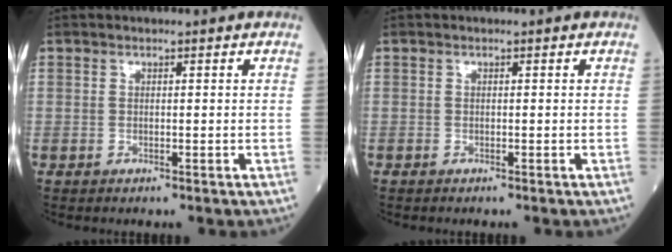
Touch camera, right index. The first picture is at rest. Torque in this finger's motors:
{"motor_torque": [0.02, -0.03, 0.02, 0.01]}